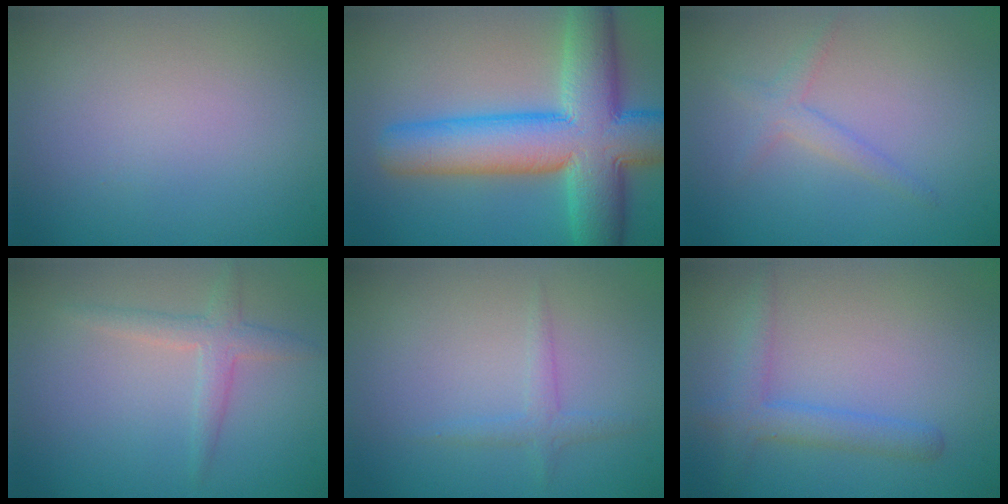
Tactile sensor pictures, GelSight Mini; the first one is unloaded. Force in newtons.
{"total": 12.0, "press": 12.0, "slide": 0.6}
{"total": 1.6, "press": 1.6, "slide": 0.1}
{"total": 2.1, "press": 2.1, "slide": 0.0}
{"total": 1.3, "press": 1.3, "slide": 0.0}
{"total": 2.7, "press": 2.7, "slide": 0.1}